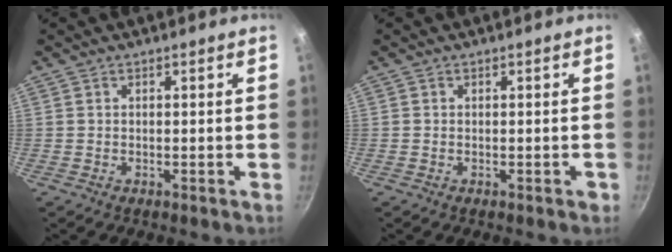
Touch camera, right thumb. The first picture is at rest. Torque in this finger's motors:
{"motor_torque": [0.30, 0.04, -0.26, 0.09, 0.04]}